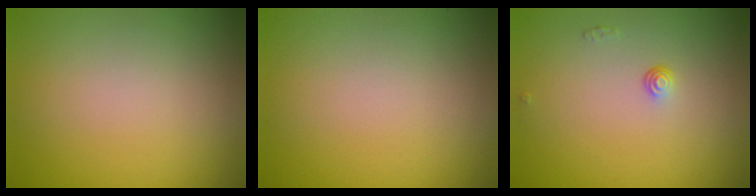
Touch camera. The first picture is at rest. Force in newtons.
{"total": 0.0}
{"total": 0.8, "press": 0.5, "slide": 0.6}